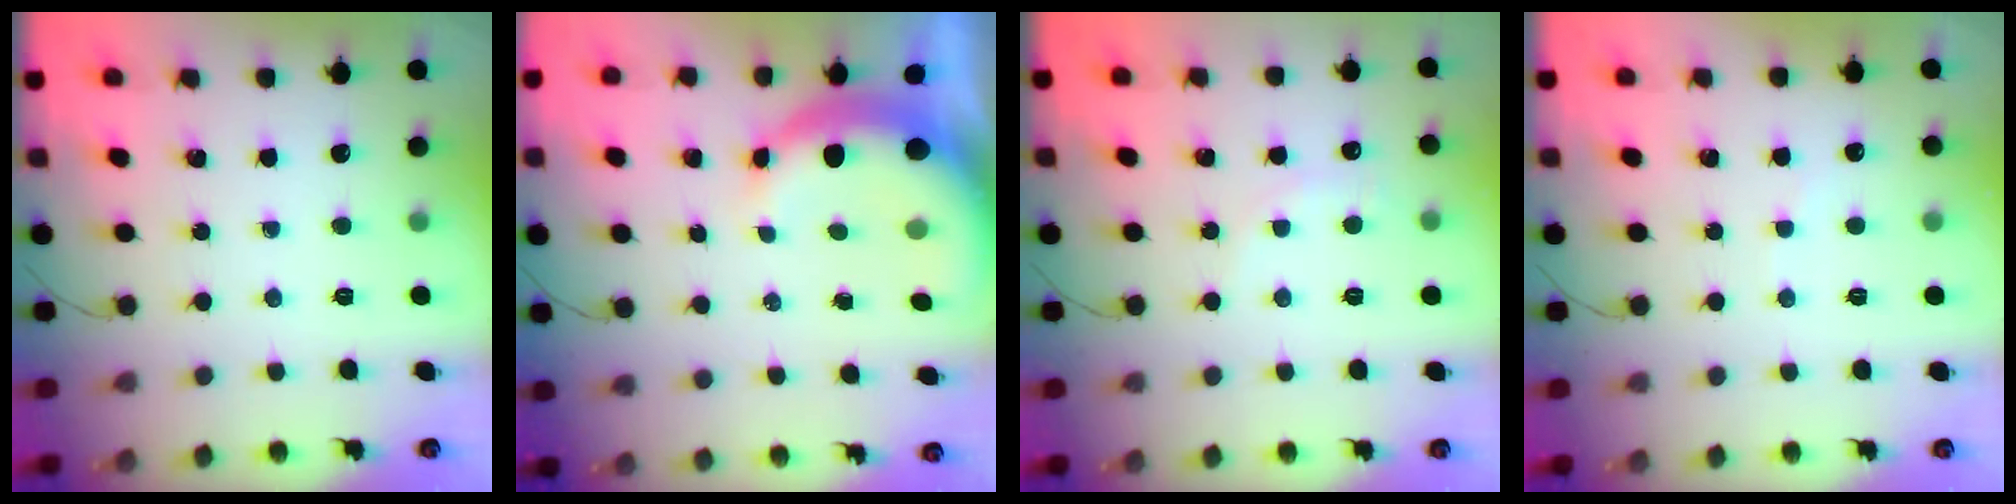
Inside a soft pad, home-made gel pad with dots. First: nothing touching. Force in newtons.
{"total": 8.4, "press": 8.2, "slide": 1.4}
{"total": 3.8, "press": 3.6, "slide": 1.2}
{"total": 2.7, "press": 2.7, "slide": 0.7}